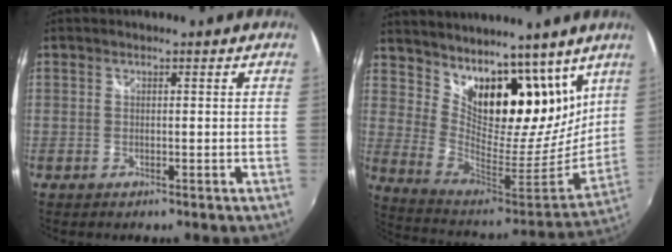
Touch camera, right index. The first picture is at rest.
{"total": 22.8, "force": [15.8, 11.2, 12.1], "torque": [-0.201, -0.008, 0.282]}